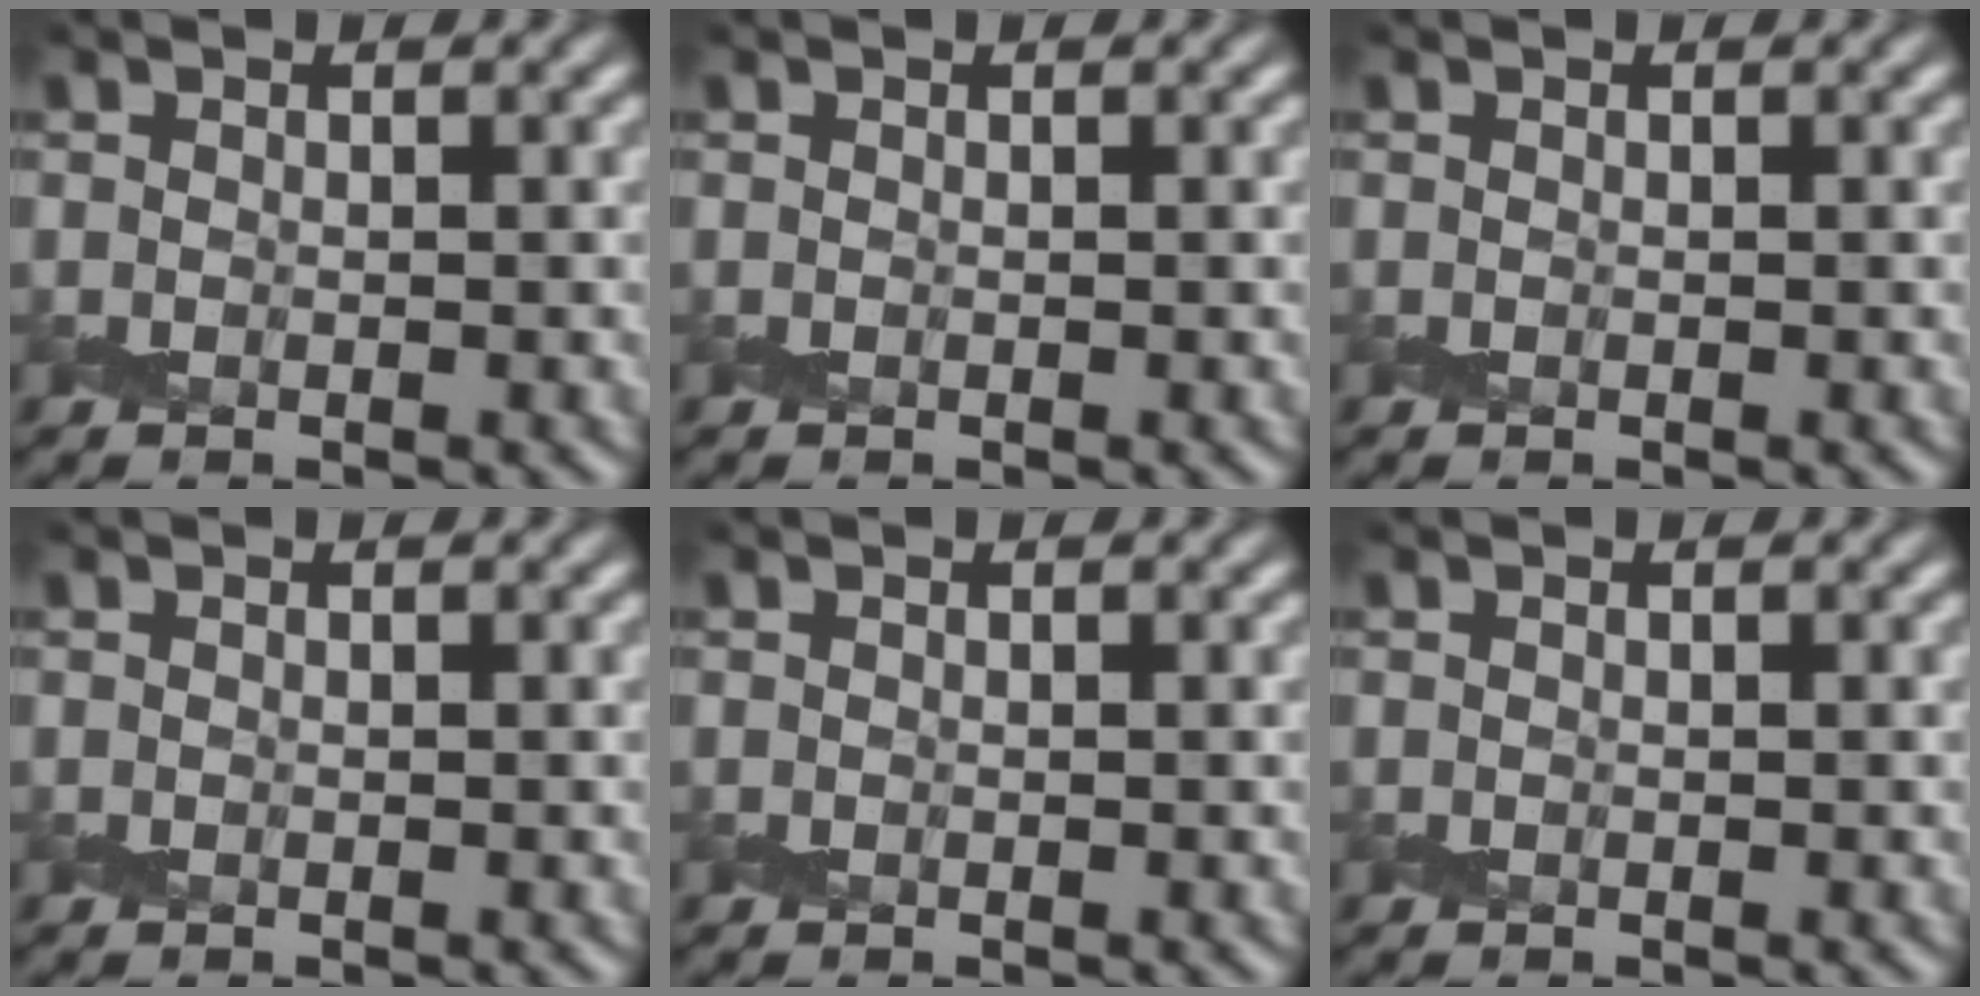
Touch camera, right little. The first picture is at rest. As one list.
[{"total": 0.0}, {"total": 0.0}, {"total": 0.0}, {"total": 0.0}, {"total": 0.0}]